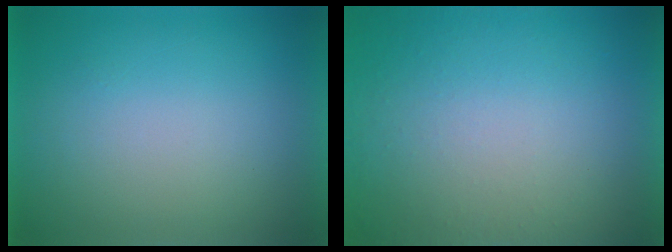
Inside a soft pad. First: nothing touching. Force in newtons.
{"total": 9.5}